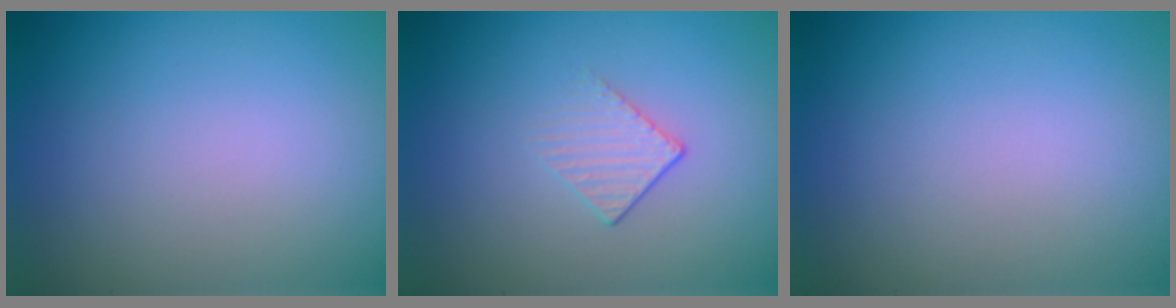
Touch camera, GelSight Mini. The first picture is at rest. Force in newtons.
{"total": 1.3, "press": 0.7, "slide": 1.1}
{"total": 0.0}